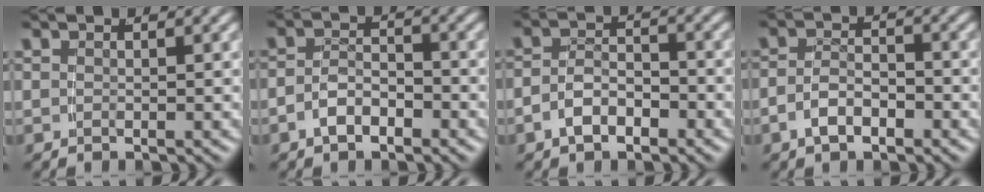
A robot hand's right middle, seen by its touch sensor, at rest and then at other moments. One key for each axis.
{"total": 3.0, "fx": -2.0, "fy": 1.6, "fz": 1.5, "tx": -0.020, "ty": -0.003, "tz": -0.035}
{"total": 3.5, "fx": -2.1, "fy": 2.1, "fz": 1.8, "tx": -0.025, "ty": -0.003, "tz": -0.037}
{"total": 3.0, "fx": -1.8, "fy": 1.5, "fz": 1.7, "tx": -0.025, "ty": -0.003, "tz": -0.032}